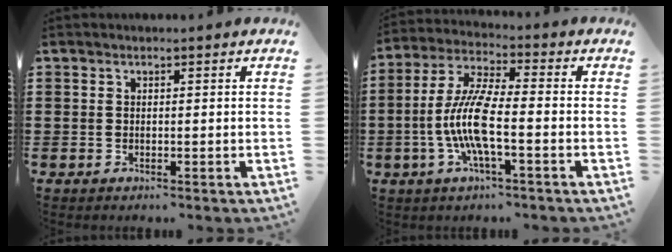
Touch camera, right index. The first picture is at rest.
{"total": 9.3, "force": [-2.3, 2.2, 8.8], "torque": [-0.202, -0.015, -0.053]}